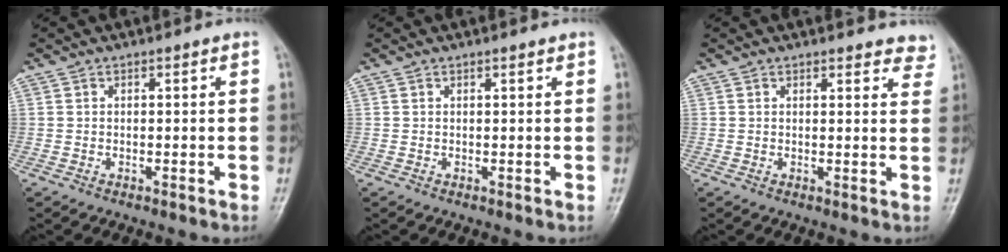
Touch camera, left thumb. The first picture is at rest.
{"total": 0.5, "force": [0.4, 0.1, 0.3], "torque": [-0.008, -0.002, 0.006]}
{"total": 5.2, "force": [4.8, 1.8, 1.1], "torque": [0.021, -0.023, 0.038]}